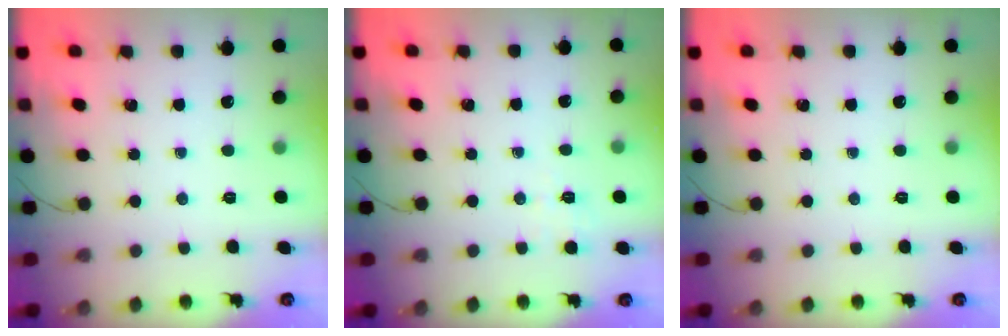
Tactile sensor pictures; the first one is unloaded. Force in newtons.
{"total": 2.7, "press": 2.0, "slide": 1.8}
{"total": 0.0}